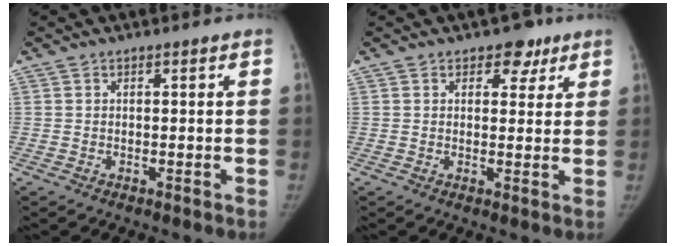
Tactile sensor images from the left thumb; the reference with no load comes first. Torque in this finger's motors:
{"motor_torque": [0.29, -0.10, 0.50, -0.19, 0.09]}